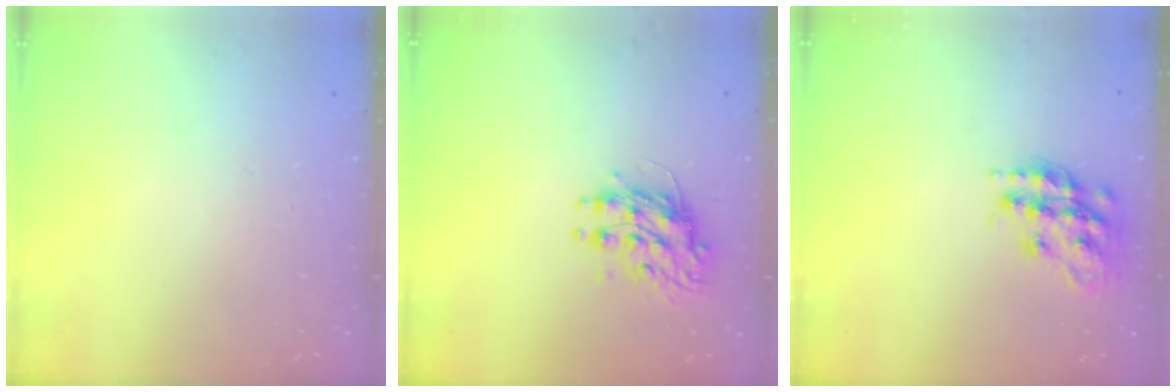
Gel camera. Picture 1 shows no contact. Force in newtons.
{"total": 9.2, "press": 9.2, "slide": 0.1}
{"total": 17.3, "press": 17.3, "slide": 1.2}